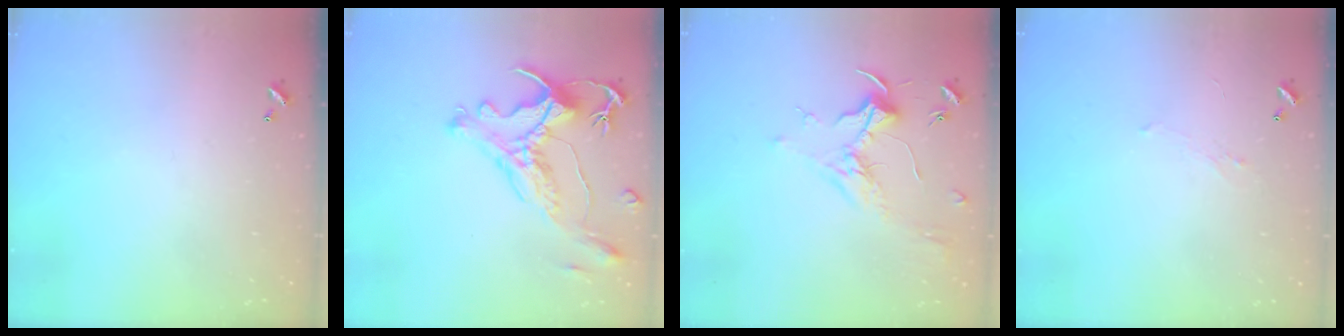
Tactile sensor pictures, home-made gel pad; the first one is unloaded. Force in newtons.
{"total": 1.9, "press": 1.4, "slide": 1.2}
{"total": 1.7, "press": 1.5, "slide": 0.8}
{"total": 1.3, "press": 1.1, "slide": 0.7}